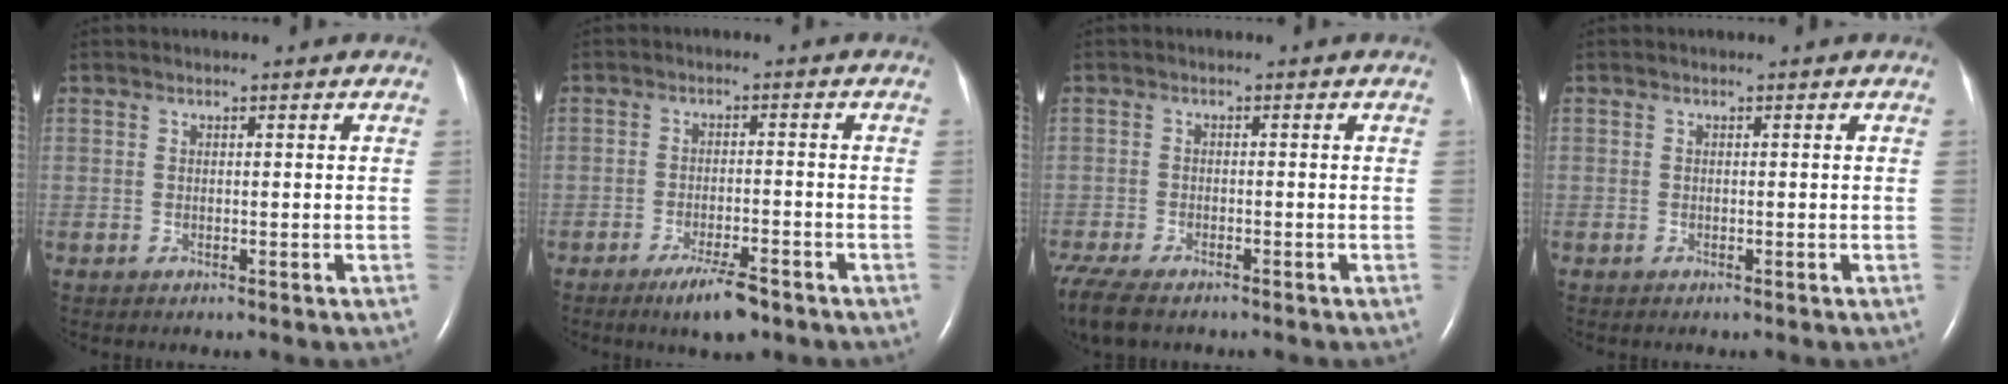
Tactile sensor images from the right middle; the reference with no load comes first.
{"total": 5.5, "force": [-3.8, 0.7, 3.9], "torque": [-0.075, -0.010, -0.061]}
{"total": 8.4, "force": [-6.3, 2.8, 4.7], "torque": [-0.107, -0.019, -0.106]}
{"total": 0.0}